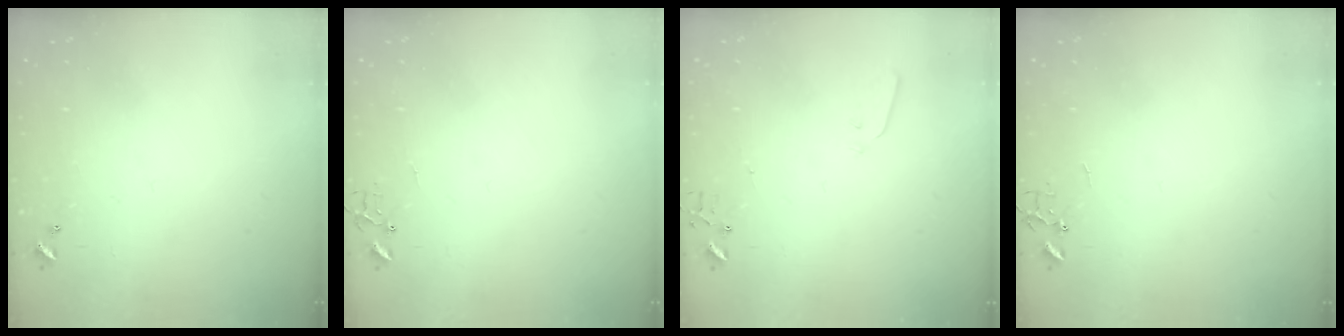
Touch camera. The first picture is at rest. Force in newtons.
{"total": 4.9, "press": 4.8, "slide": 0.6}
{"total": 2.9, "press": 2.8, "slide": 0.8}
{"total": 0.0}